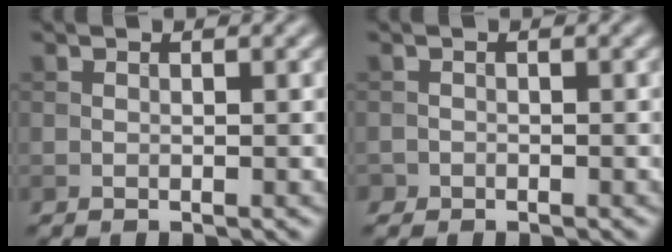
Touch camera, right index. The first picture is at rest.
{"total": 0.8, "force": [-0.6, 0.6, -0.1], "torque": [0.009, -0.001, -0.011]}